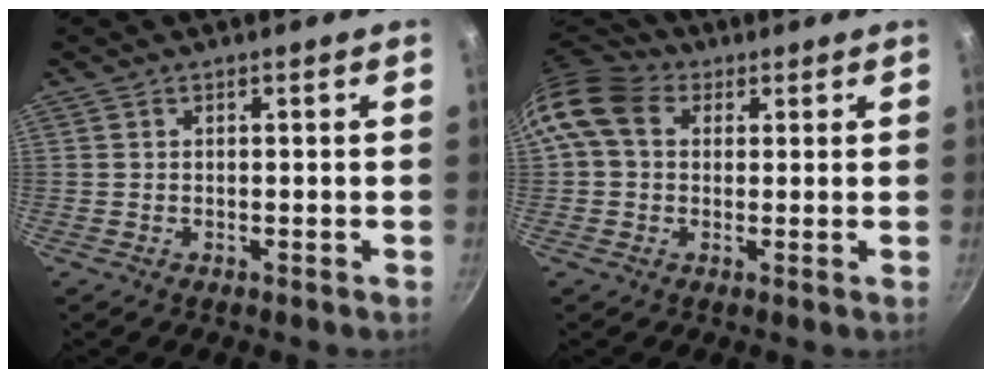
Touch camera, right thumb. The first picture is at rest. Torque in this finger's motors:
{"motor_torque": [0.08, 0.58, 0.64, -0.59, 0.31]}